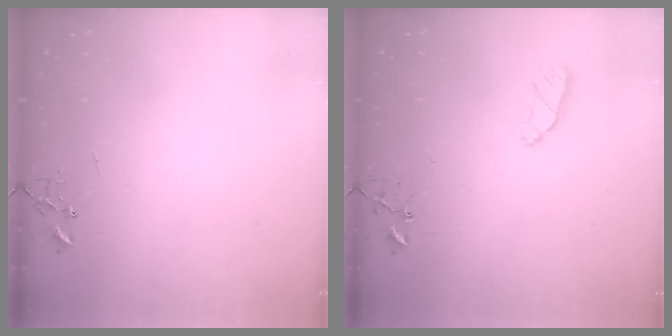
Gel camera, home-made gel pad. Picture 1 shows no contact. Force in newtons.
{"total": 5.5, "press": 5.4, "slide": 0.8}